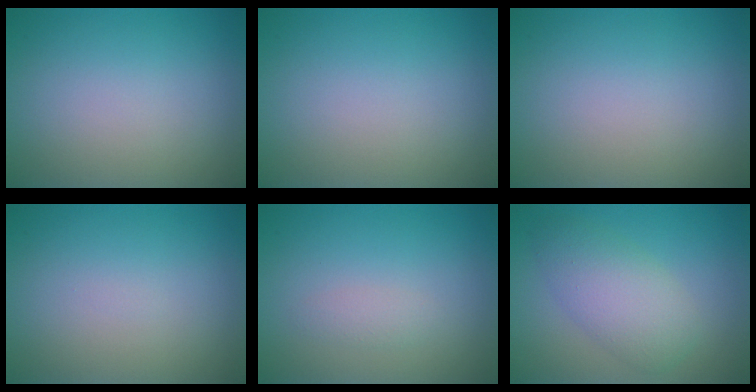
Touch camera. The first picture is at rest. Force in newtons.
{"total": 0.0}
{"total": 0.0}
{"total": 0.0}
{"total": 1.0, "press": 1.0, "slide": 0.0}
{"total": 4.4, "press": 4.4, "slide": 0.1}